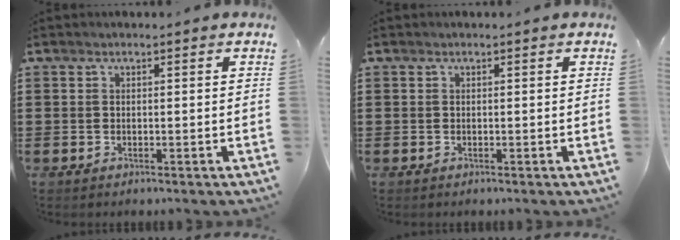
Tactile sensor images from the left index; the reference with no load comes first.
{"total": 0.0}